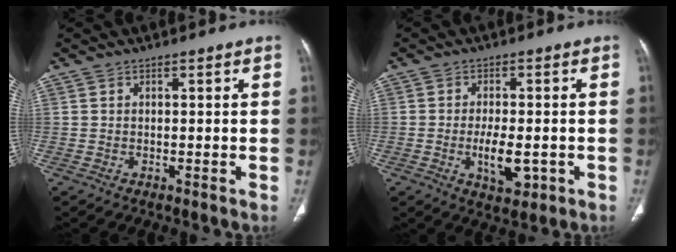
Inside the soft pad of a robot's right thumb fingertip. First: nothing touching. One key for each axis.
{"total": 6.4, "fx": -1.7, "fy": 3.1, "fz": 5.4, "tx": -0.078, "ty": -0.001, "tz": -0.022}